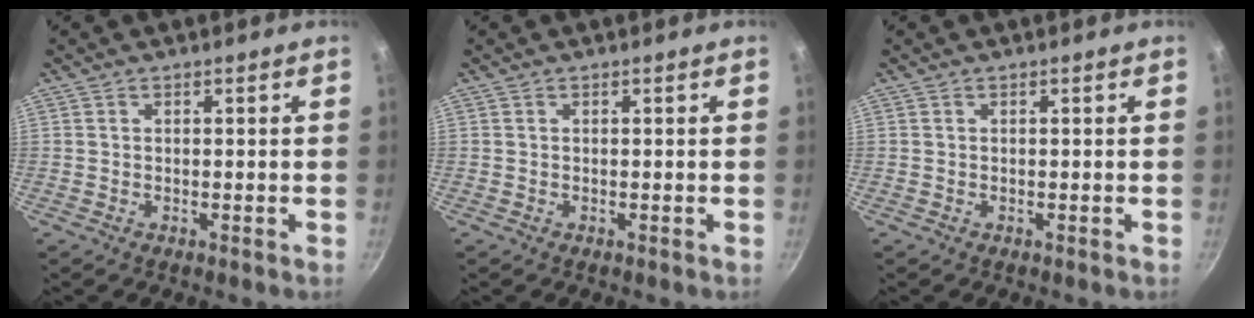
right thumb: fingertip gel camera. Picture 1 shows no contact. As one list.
[{"total": 0.0}, {"total": 0.0}]